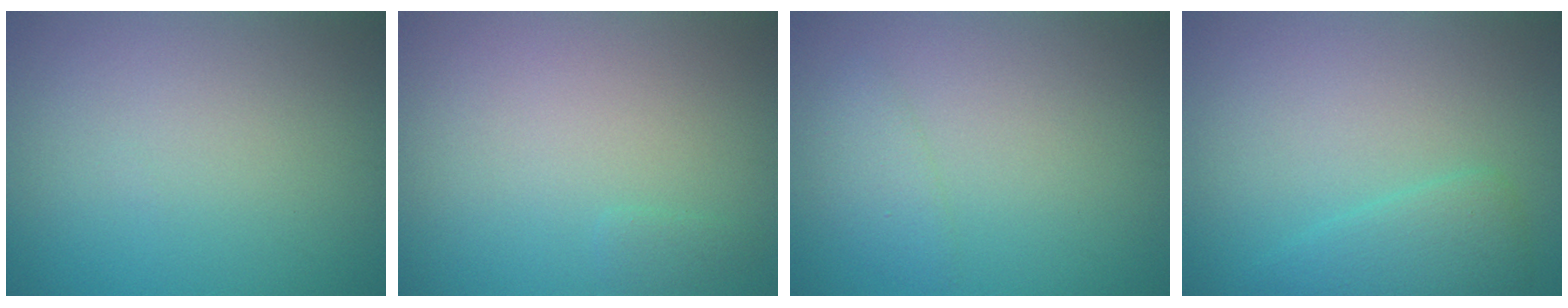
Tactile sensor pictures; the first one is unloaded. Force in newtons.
{"total": 0.6, "press": 0.6, "slide": 0.1}
{"total": 1.5, "press": 1.5, "slide": 0.2}
{"total": 2.4, "press": 2.4, "slide": 0.2}